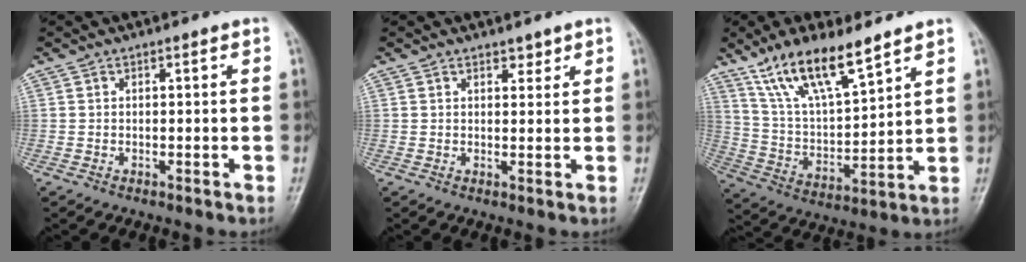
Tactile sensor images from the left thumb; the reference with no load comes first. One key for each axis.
{"total": 1.8, "fx": 1.5, "fy": 0.9, "fz": 0.5, "tx": 0.006, "ty": -0.010, "tz": 0.020}
{"total": 15.1, "fx": 10.5, "fy": 4.5, "fz": 9.9, "tx": -0.164, "ty": -0.049, "tz": 0.209}